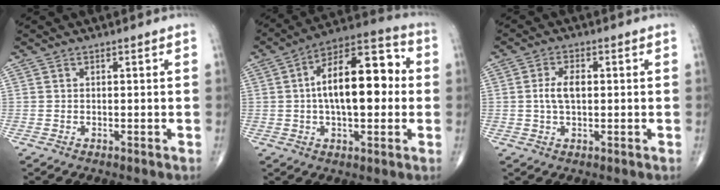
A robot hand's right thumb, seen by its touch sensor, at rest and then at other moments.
{"total": 17.8, "force": [1.2, 8.4, 15.6], "torque": [-0.232, 0.032, 0.009]}
{"total": 4.5, "force": [0.3, 2.3, 3.8], "torque": [-0.078, 0.005, 0.002]}